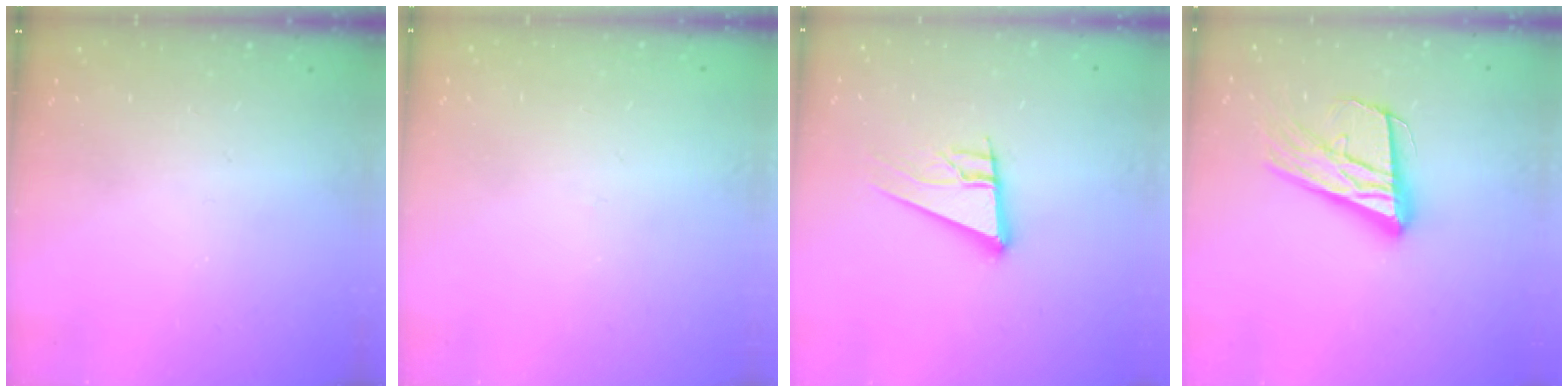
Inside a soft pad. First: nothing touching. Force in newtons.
{"total": 2.7, "press": 2.7, "slide": 0.3}
{"total": 13.1, "press": 12.7, "slide": 3.4}
{"total": 20.1, "press": 19.8, "slide": 3.8}